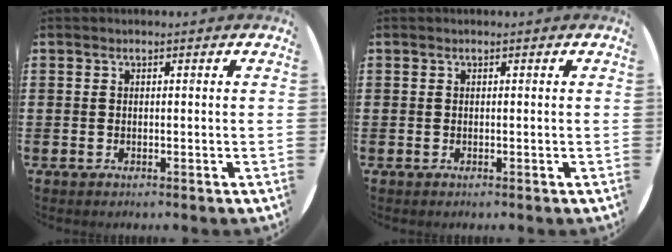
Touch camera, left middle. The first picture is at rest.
{"total": 0.0}